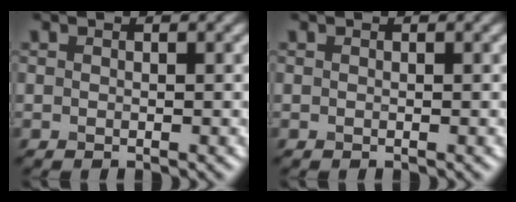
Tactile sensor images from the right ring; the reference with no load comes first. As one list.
[{"total": 0.0}]